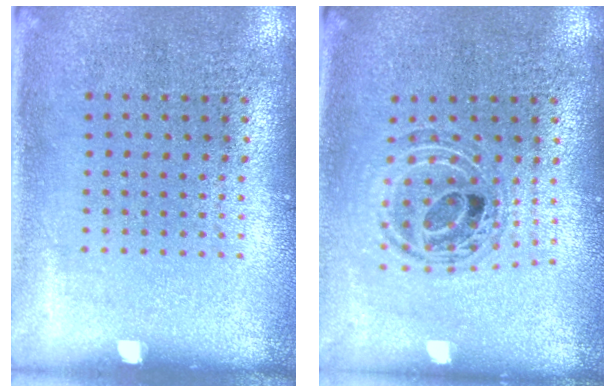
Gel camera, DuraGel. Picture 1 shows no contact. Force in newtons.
{"total": 0.9, "press": 0.9, "slide": 0.2}